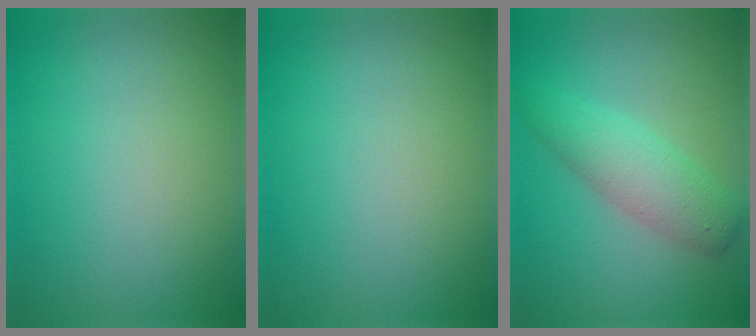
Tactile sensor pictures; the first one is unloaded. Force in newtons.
{"total": 0.0}
{"total": 4.0, "press": 4.0, "slide": 0.1}